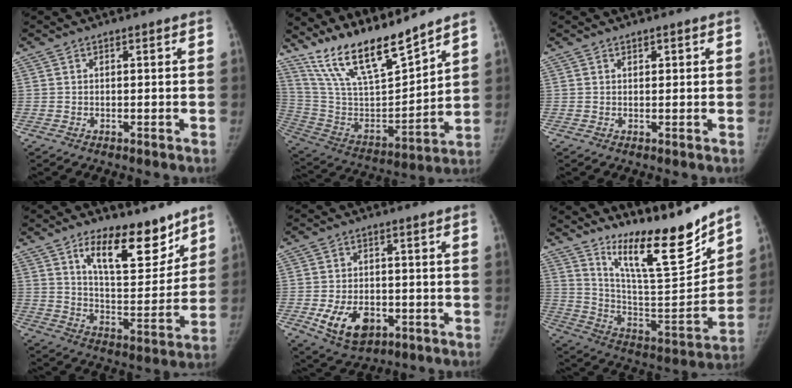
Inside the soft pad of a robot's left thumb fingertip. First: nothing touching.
{"total": 18.3, "force": [15.5, 3.3, 9.0], "torque": [-0.139, -0.087, 0.300]}
{"total": 0.8, "force": [0.5, 0.5, 0.3], "torque": [0.003, -0.003, 0.007]}
{"total": 15.7, "force": [10.4, 6.7, 9.7], "torque": [-0.099, -0.080, 0.175]}
{"total": 9.4, "force": [-3.1, 6.2, 6.3], "torque": [-0.096, 0.005, -0.038]}
{"total": 19.9, "force": [16.2, 3.2, 11.1], "torque": [-0.132, -0.122, 0.280]}